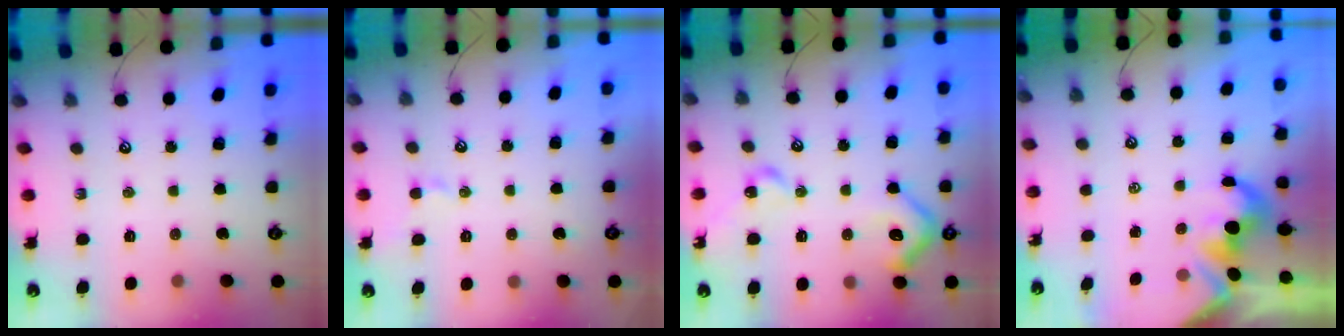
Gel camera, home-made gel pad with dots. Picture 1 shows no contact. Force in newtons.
{"total": 0.5, "press": 0.5, "slide": 0.2}
{"total": 11.9, "press": 11.8, "slide": 1.4}
{"total": 1.7, "press": 1.4, "slide": 1.0}